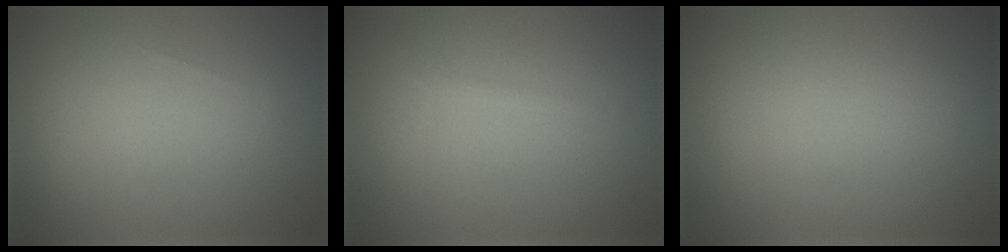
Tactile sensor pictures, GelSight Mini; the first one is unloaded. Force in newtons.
{"total": 0.6, "press": 0.6, "slide": 0.0}
{"total": 0.0}